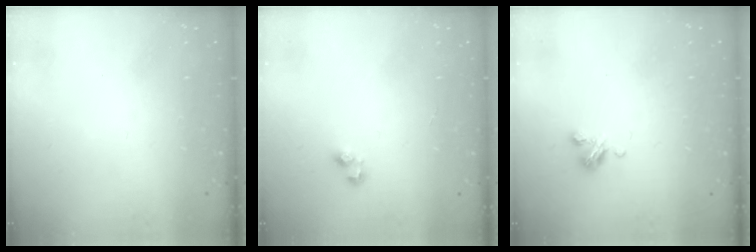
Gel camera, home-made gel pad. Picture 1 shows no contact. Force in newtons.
{"total": 2.0, "press": 2.0, "slide": 0.3}
{"total": 4.0, "press": 4.0, "slide": 0.3}